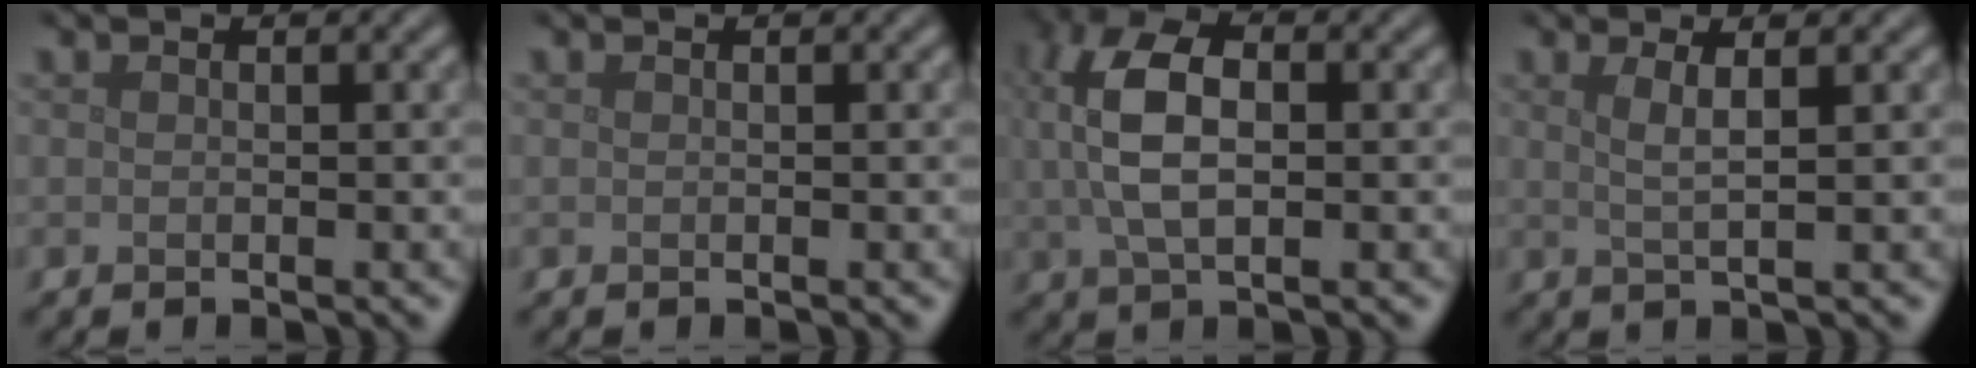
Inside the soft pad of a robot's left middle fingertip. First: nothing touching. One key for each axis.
{"total": 0.0}
{"total": 6.9, "fx": 1.1, "fy": 3.6, "fz": 5.7, "tx": -0.125, "ty": 0.012, "tz": 0.014}
{"total": 2.2, "fx": 0.8, "fy": 0.5, "fz": 2.0, "tx": -0.034, "ty": 0.001, "tz": 0.009}